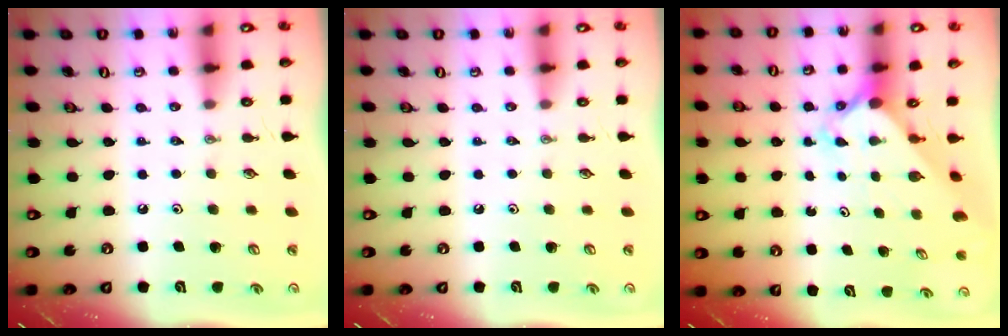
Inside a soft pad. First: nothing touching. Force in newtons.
{"total": 0.0}
{"total": 2.6, "press": 2.6, "slide": 0.3}